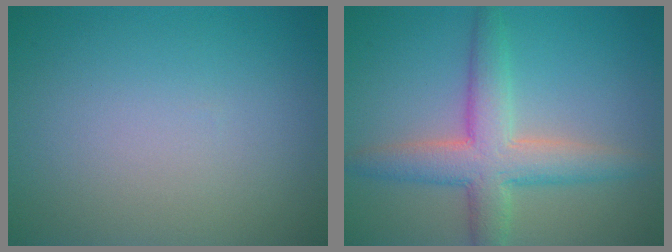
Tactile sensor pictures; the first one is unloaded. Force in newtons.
{"total": 5.6, "press": 5.6, "slide": 0.2}